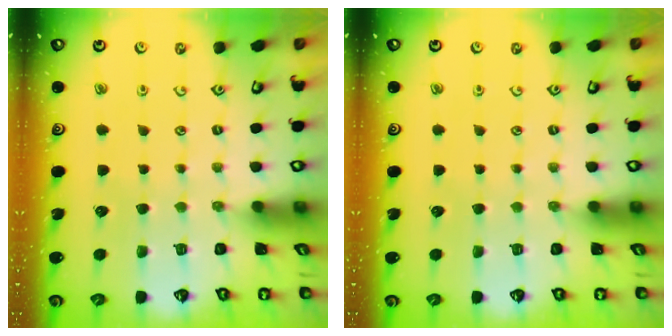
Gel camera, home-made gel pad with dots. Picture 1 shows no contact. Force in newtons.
{"total": 0.0}